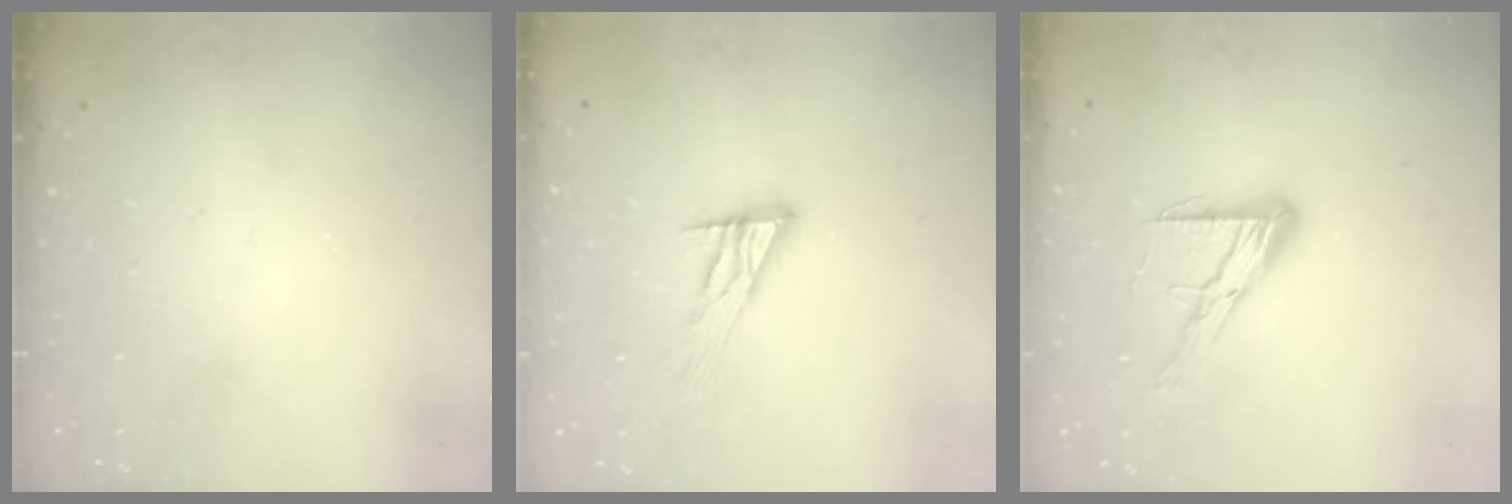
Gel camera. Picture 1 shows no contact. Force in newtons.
{"total": 11.1, "press": 11.1, "slide": 0.9}
{"total": 12.3, "press": 12.2, "slide": 1.1}